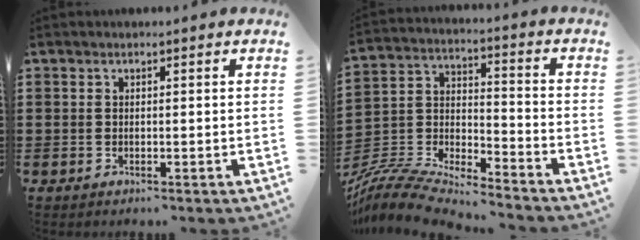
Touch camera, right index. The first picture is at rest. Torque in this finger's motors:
{"motor_torque": [0.28, 1.85, 0.17, 0.10]}